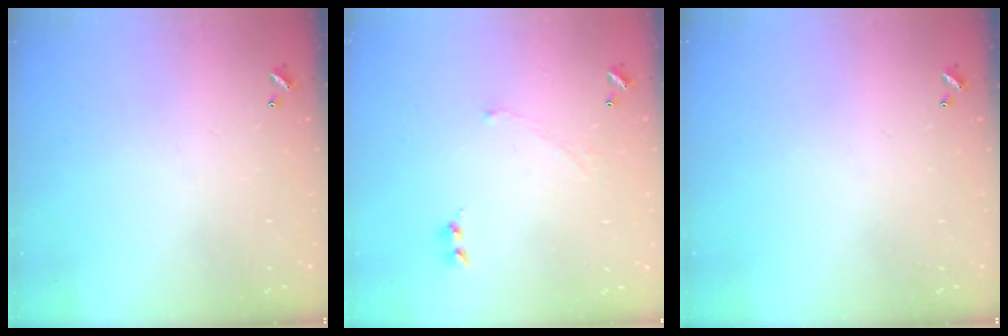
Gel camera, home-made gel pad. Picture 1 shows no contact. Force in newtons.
{"total": 2.1, "press": 2.0, "slide": 0.7}
{"total": 0.0}